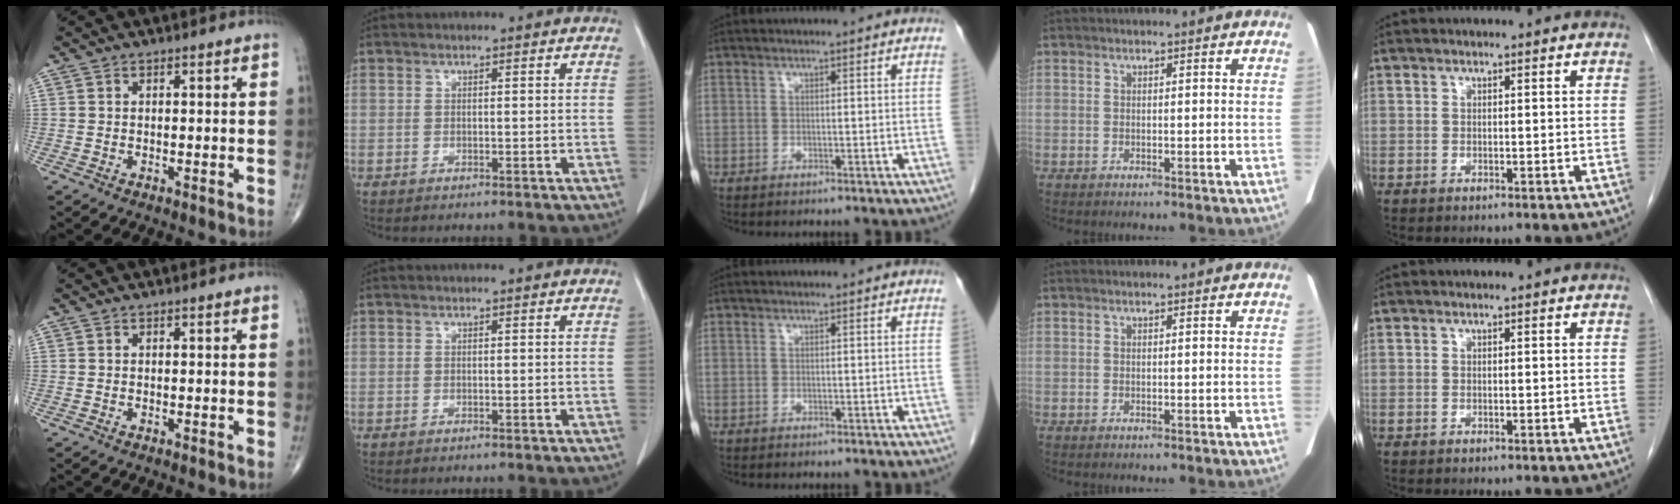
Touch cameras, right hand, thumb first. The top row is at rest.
{}